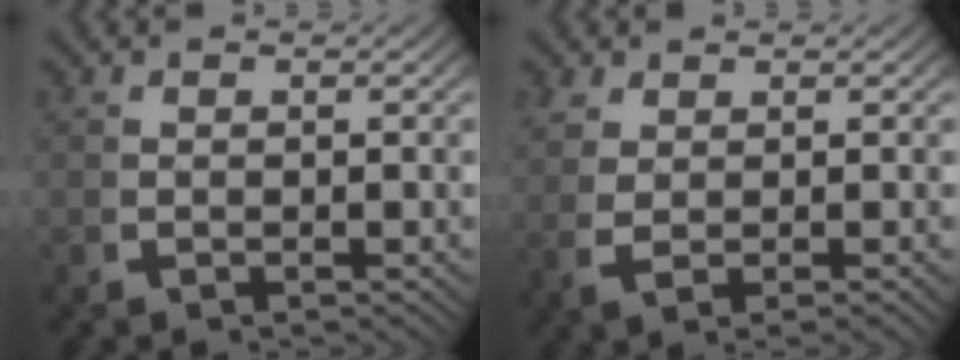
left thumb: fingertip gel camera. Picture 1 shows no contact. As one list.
[{"total": 2.0, "force": [0.9, 0.2, 1.7], "torque": [-0.041, -0.003, 0.028]}]